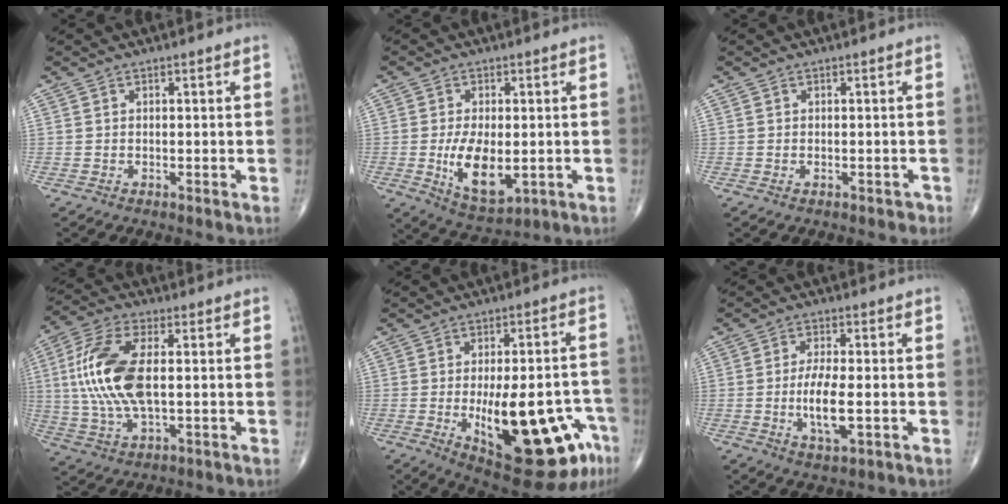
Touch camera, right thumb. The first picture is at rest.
{"total": 9.9, "force": [-1.3, 5.0, 8.4], "torque": [-0.137, -0.016, -0.011]}
{"total": 1.2, "force": [-0.7, 0.8, 0.6], "torque": [-0.012, 0.013, -0.004]}
{"total": 15.2, "force": [1.3, 6.8, 13.6], "torque": [-0.300, 0.005, 0.023]}
{"total": 23.1, "force": [-8.0, 8.7, 19.9], "torque": [-0.229, 0.017, -0.085]}
{"total": 7.6, "force": [-1.3, 2.4, 7.1], "torque": [-0.141, -0.008, -0.023]}